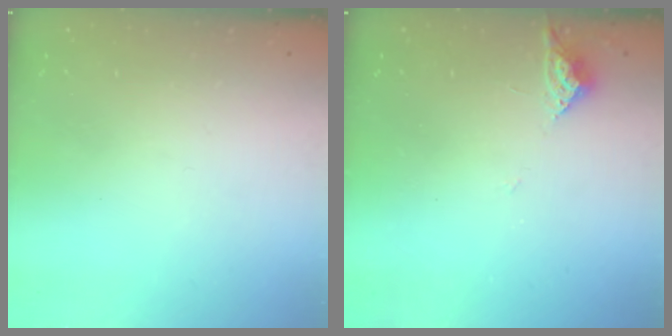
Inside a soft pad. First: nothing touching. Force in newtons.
{"total": 3.8, "press": 3.8, "slide": 0.6}